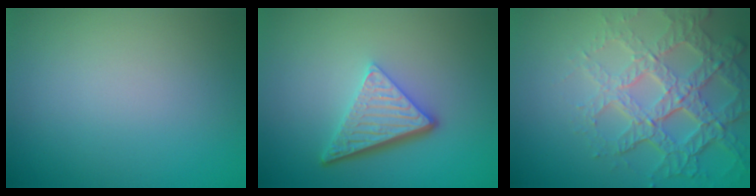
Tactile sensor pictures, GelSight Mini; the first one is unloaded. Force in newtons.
{"total": 5.1, "press": 3.6, "slide": 3.7}
{"total": 7.4, "press": 5.2, "slide": 5.2}